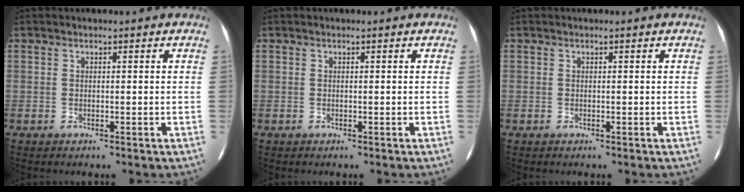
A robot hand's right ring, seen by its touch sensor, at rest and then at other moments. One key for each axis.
{"total": 0.0}
{"total": 0.0}